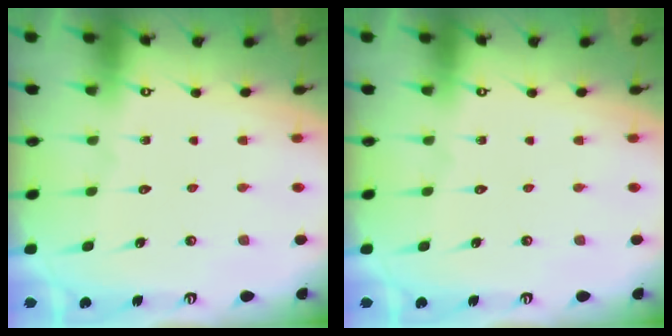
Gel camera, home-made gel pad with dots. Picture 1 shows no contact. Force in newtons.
{"total": 0.0}